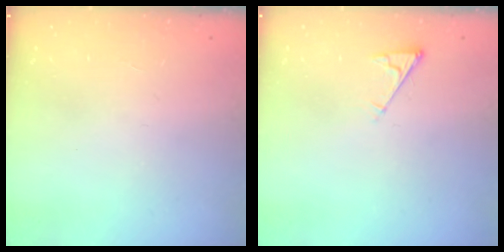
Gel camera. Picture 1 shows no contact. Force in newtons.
{"total": 2.8, "press": 2.7, "slide": 0.4}